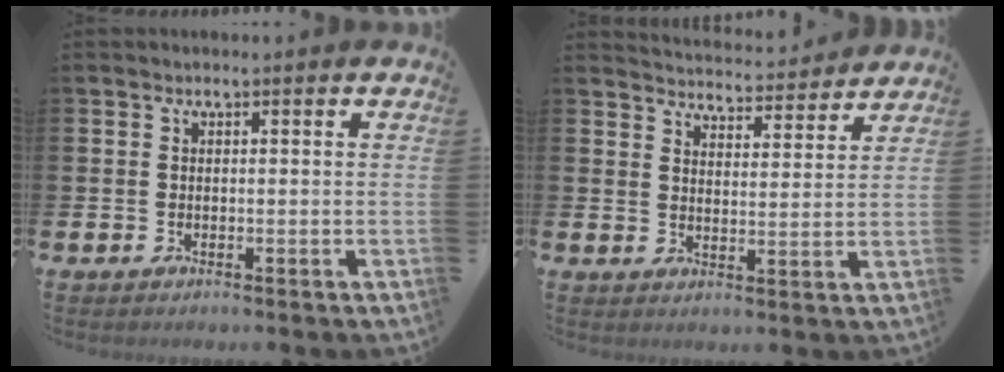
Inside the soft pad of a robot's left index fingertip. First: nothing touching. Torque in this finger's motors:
{"motor_torque": [0.78, -0.78, 0.05, 0.03]}